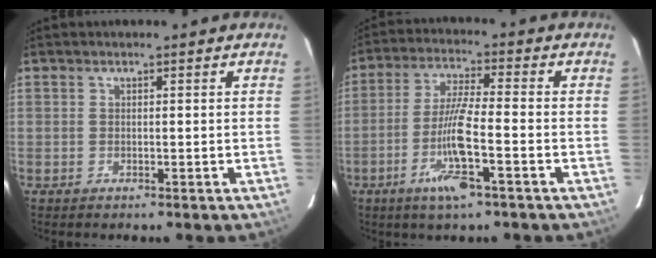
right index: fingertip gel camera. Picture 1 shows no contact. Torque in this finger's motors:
{"motor_torque": [1.90, -0.24, 1.05, 0.21]}